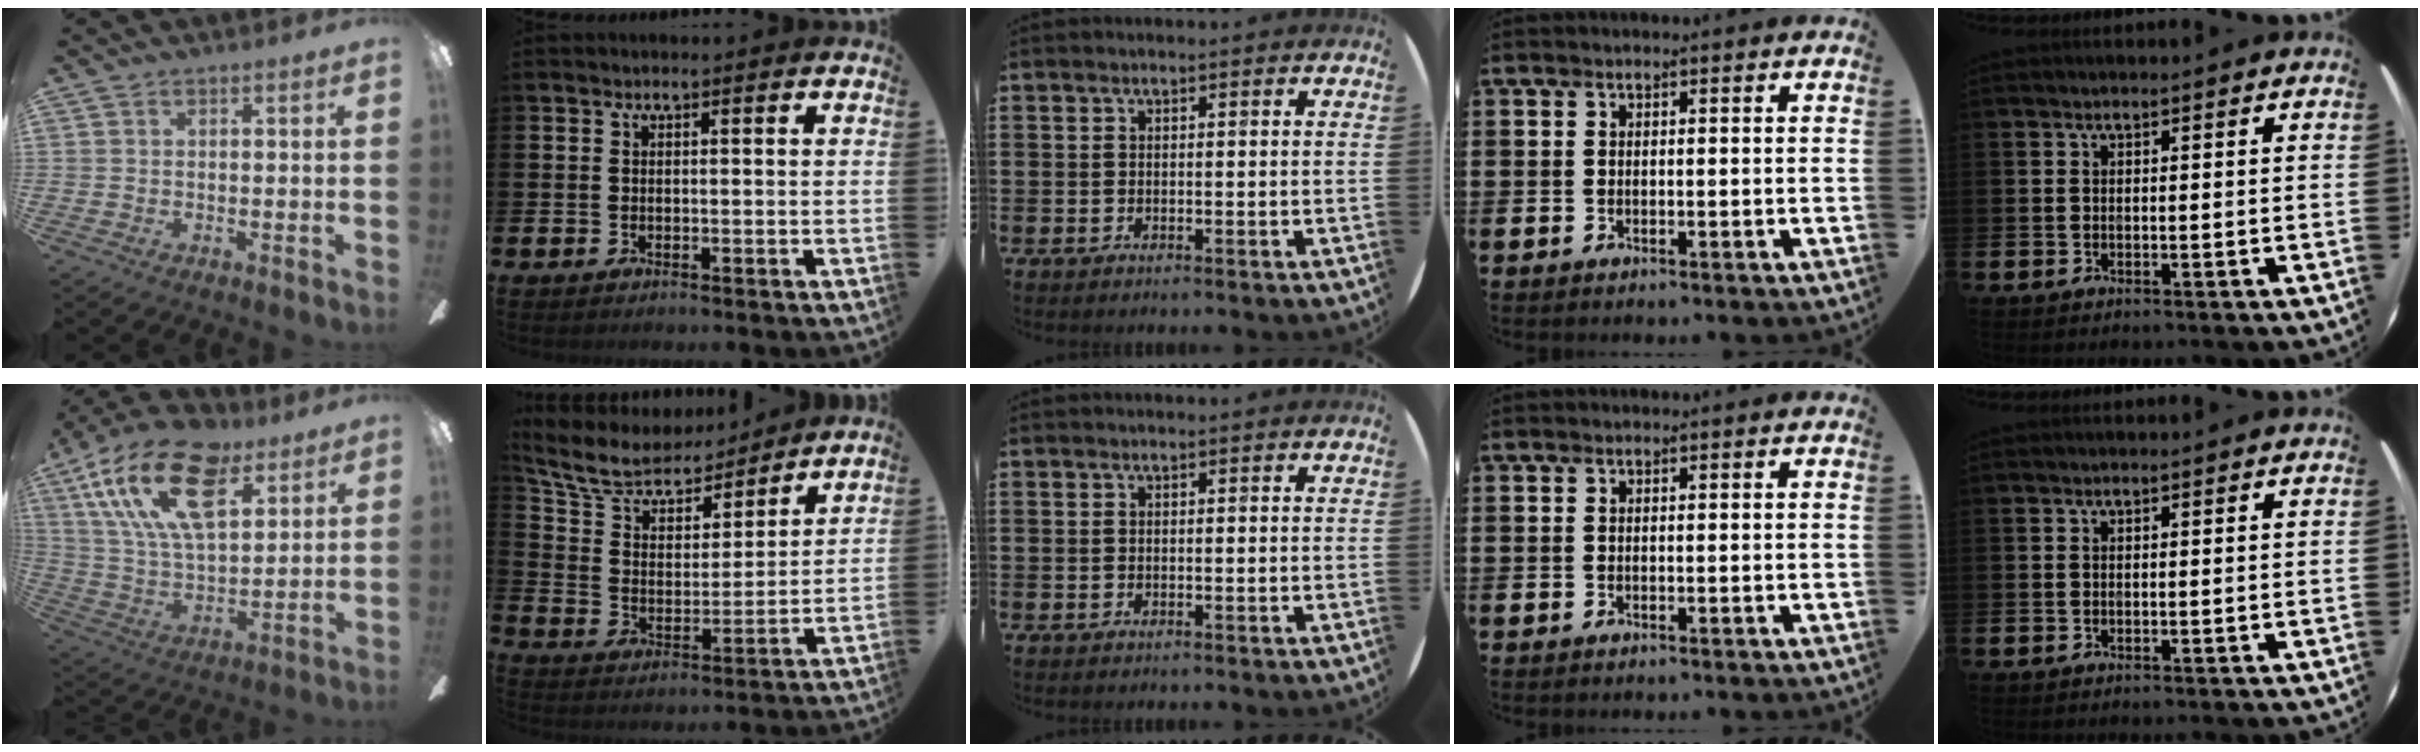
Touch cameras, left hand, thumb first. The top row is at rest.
{"thumb": {"total": 23.4, "force": [12.3, 11.7, 16.1], "torque": [-0.301, -0.046, 0.214]}, "index": {"total": 9.2, "force": [8.4, 3.1, 2.2], "torque": [-0.096, -0.054, 0.151]}}